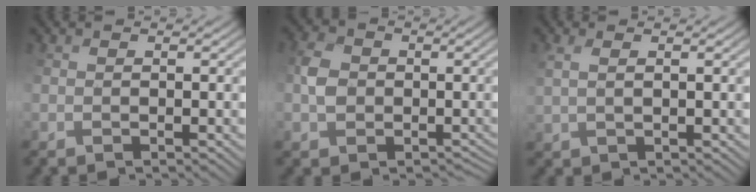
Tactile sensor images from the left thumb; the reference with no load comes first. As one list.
[{"total": 3.7, "force": [-0.2, 3.5, 1.0], "torque": [-0.023, 0.005, -0.018]}, {"total": 2.0, "force": [2.0, -0.2, 0.0], "torque": [-0.001, 0.016, 0.038]}]